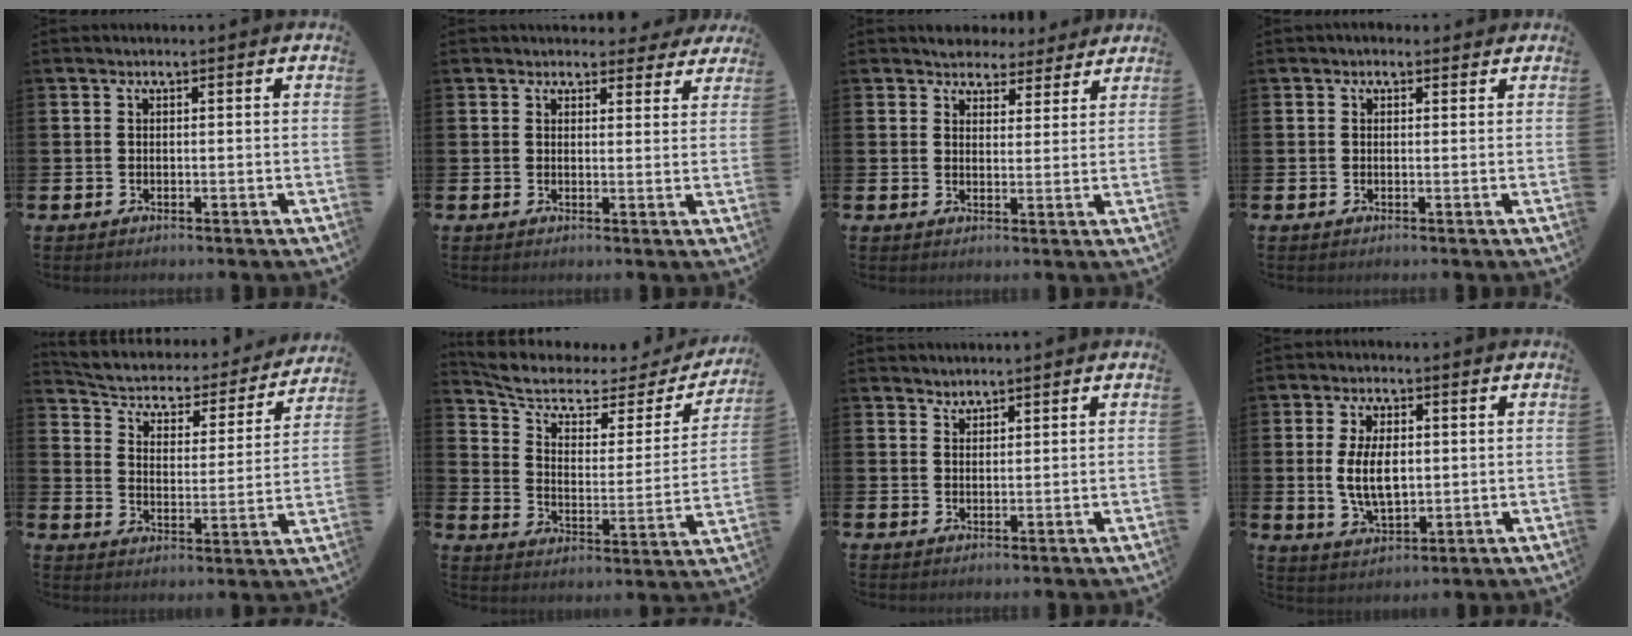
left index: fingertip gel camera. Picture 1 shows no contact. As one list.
[{"total": 3.0, "force": [2.7, 1.3, 0.3], "torque": [0.008, -0.016, 0.044]}, {"total": 4.4, "force": [3.9, 1.9, -0.1], "torque": [-0.004, -0.025, 0.069]}, {"total": 0.9, "force": [0.7, 0.7, 0.1], "torque": [0.010, 0.006, 0.009]}, {"total": 5.0, "force": [4.5, 1.8, 1.2], "torque": [-0.049, -0.038, 0.069]}, {"total": 7.0, "force": [5.3, 3.2, 3.1], "torque": [-0.086, -0.037, 0.083]}, {"total": 2.4, "force": [2.4, 0.3, -0.5], "torque": [0.011, -0.013, 0.044]}, {"total": 6.7, "force": [0.6, 3.6, 5.7], "torque": [-0.092, 0.000, 0.005]}]